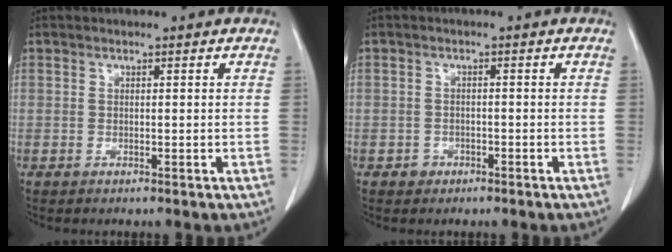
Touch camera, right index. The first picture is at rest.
{"total": 1.7, "force": [-0.9, 1.5, 0.1], "torque": [0.004, 0.009, -0.014]}